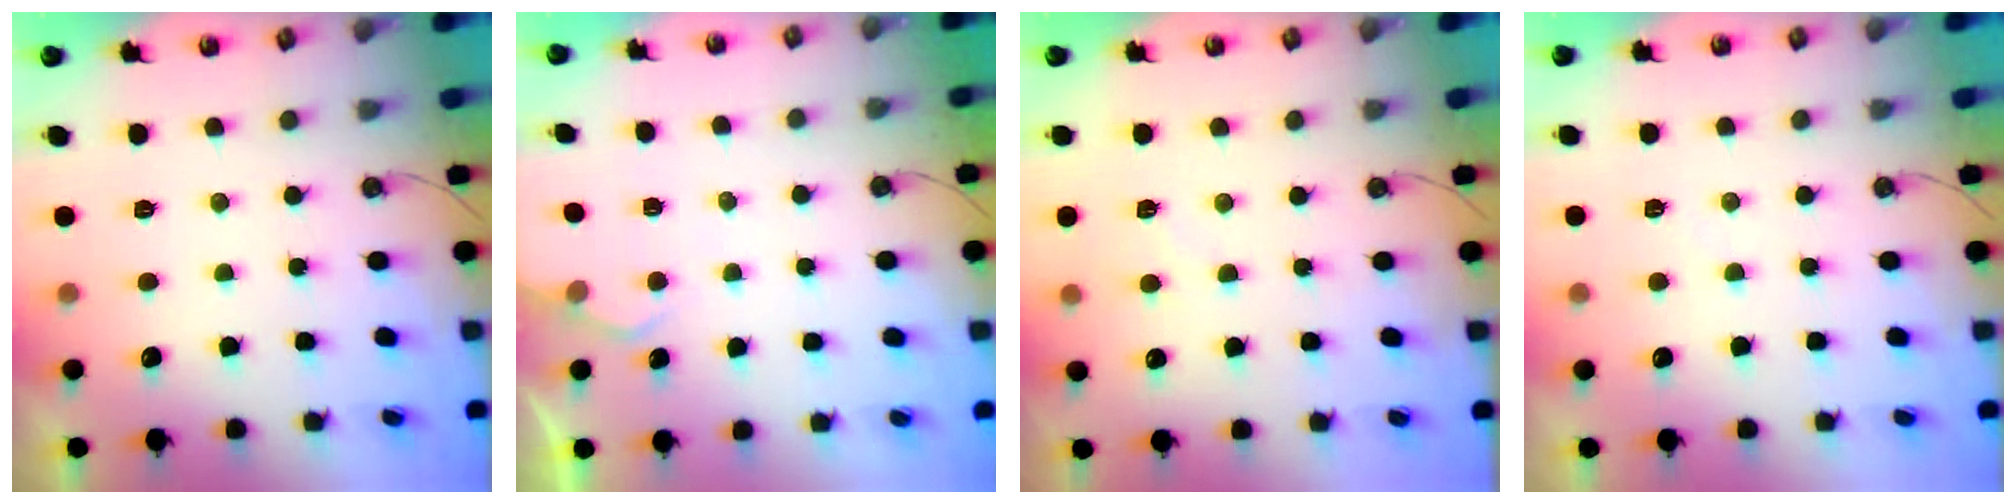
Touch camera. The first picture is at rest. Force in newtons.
{"total": 4.0, "press": 4.0, "slide": 0.5}
{"total": 5.3, "press": 5.2, "slide": 0.6}
{"total": 3.9, "press": 3.9, "slide": 0.5}